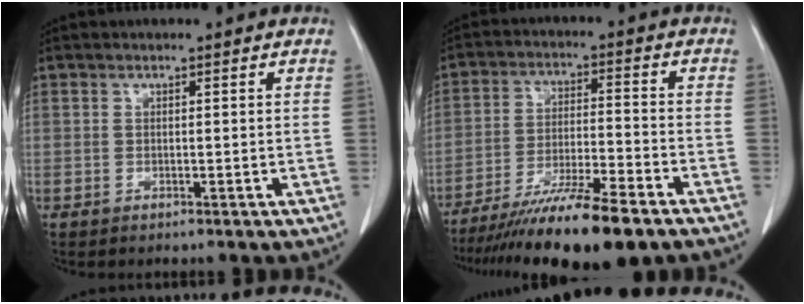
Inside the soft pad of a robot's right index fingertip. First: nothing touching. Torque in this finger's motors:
{"motor_torque": [1.10, -1.04, 0.66, 0.21]}